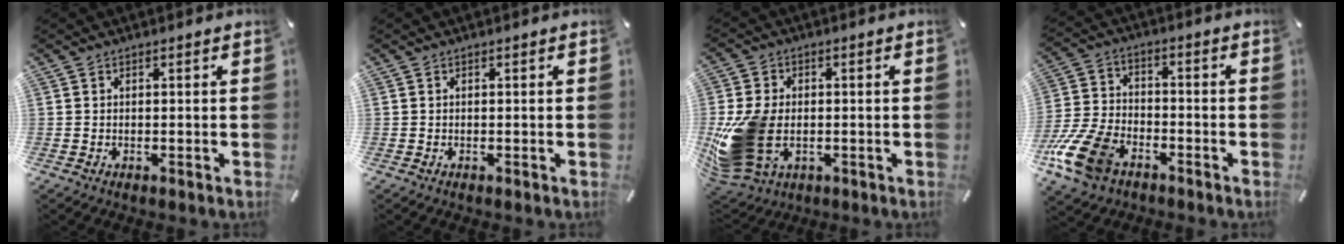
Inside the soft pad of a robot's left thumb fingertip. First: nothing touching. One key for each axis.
{"total": 0.0}
{"total": 16.7, "fx": -2.9, "fy": 11.9, "fz": 11.2, "tx": -0.247, "ty": 0.004, "tz": -0.049}
{"total": 14.3, "fx": -7.9, "fy": 8.7, "fz": 8.0, "tx": -0.172, "ty": 0.041, "tz": -0.144}